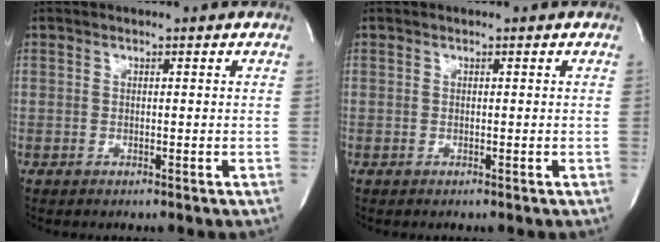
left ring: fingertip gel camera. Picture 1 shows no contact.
{"total": 0.0}